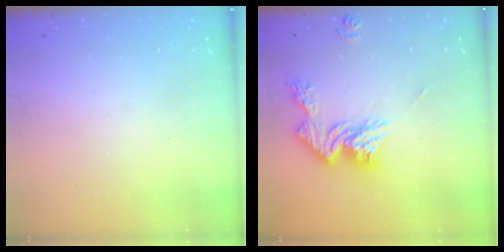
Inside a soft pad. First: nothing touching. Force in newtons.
{"total": 14.7, "press": 14.7, "slide": 1.2}